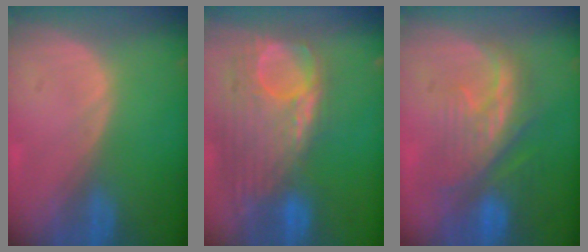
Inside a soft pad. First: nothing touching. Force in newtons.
{"total": 12.6, "press": 10.6, "slide": 6.8}
{"total": 9.2, "press": 8.7, "slide": 3.2}